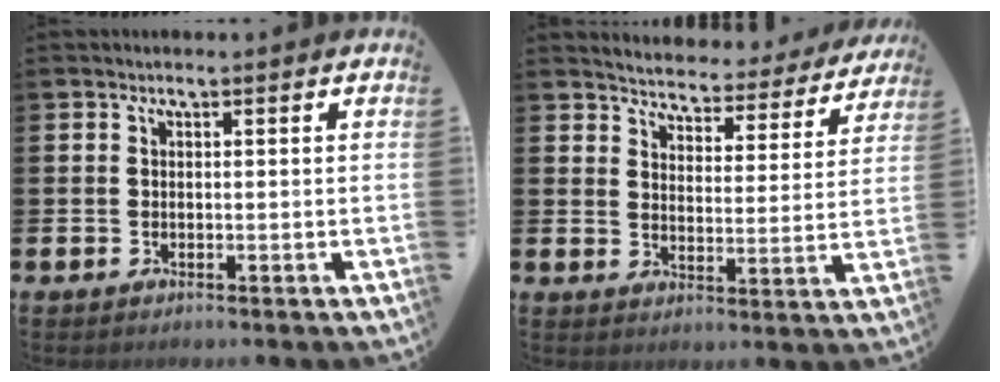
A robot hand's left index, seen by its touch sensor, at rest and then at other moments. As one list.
[{"total": 4.2, "force": [4.2, 0.5, 0.2], "torque": [-0.022, -0.041, 0.066]}]